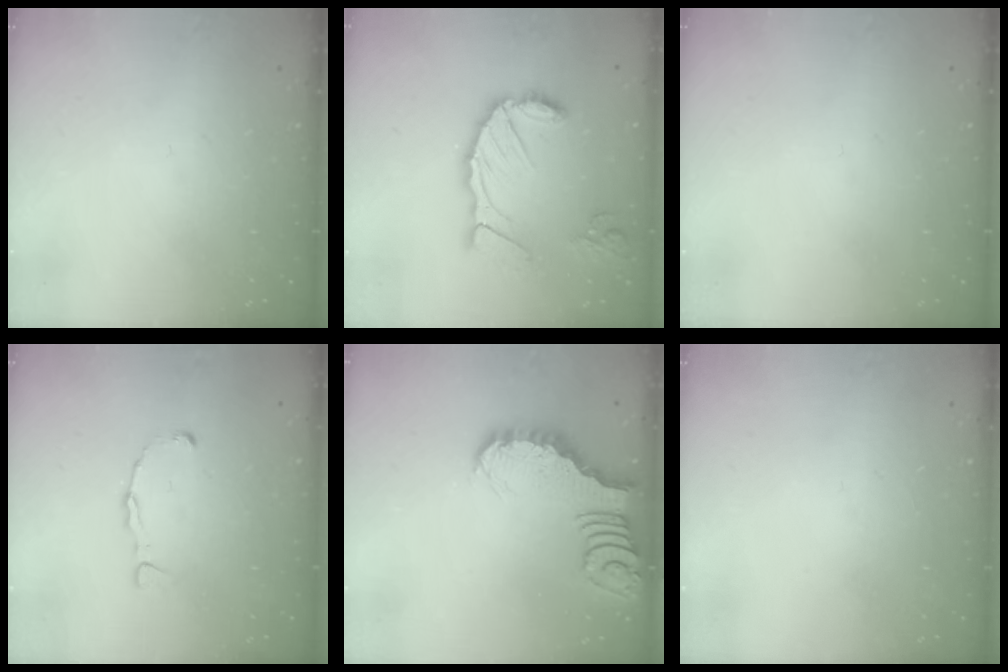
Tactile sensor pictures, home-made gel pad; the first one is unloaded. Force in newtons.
{"total": 14.7, "press": 14.6, "slide": 1.6}
{"total": 0.0}
{"total": 1.8, "press": 1.8, "slide": 0.1}
{"total": 2.8, "press": 2.8, "slide": 0.4}
{"total": 0.0}